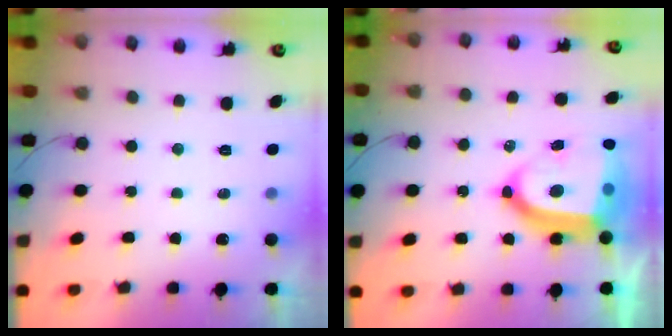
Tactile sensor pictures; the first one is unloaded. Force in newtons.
{"total": 19.6, "press": 19.5, "slide": 2.4}